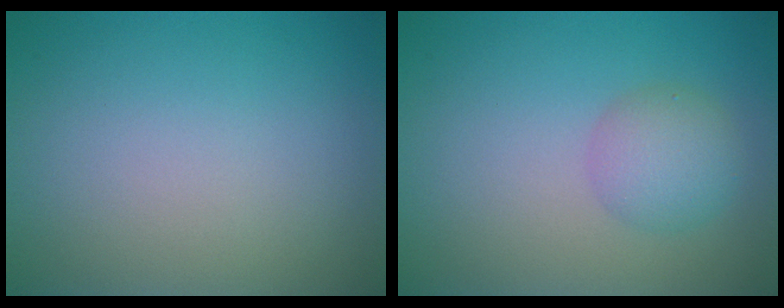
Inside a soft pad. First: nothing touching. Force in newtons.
{"total": 2.8, "press": 2.8, "slide": 0.1}